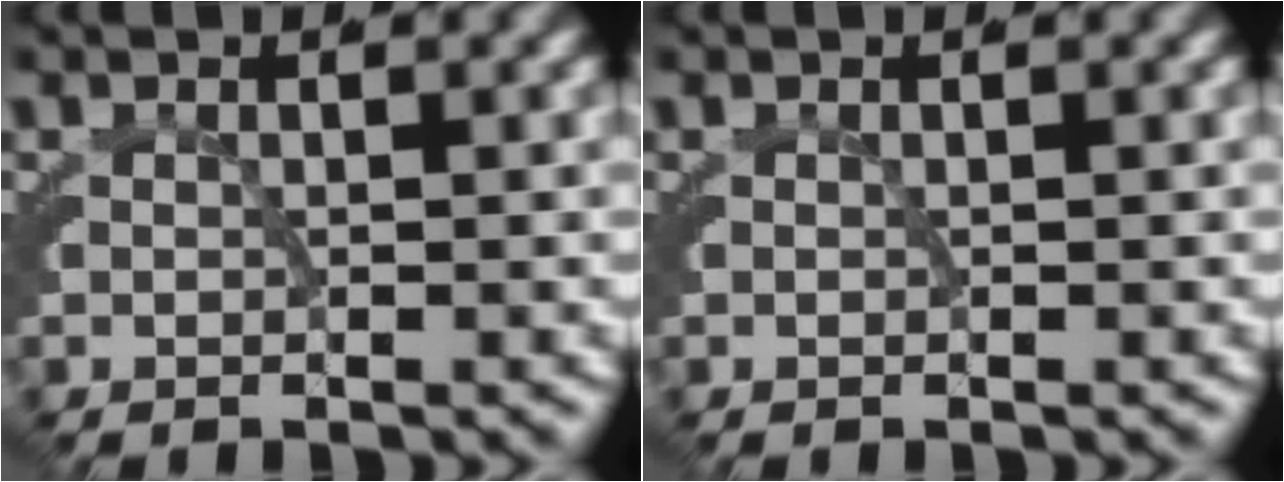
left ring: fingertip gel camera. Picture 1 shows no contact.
{"total": 0.0}